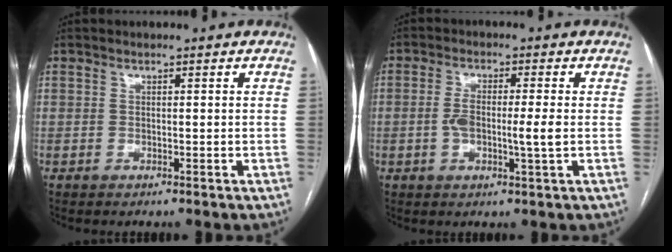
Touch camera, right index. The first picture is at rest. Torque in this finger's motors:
{"motor_torque": [0.77, 0.00, 0.38, 0.11]}